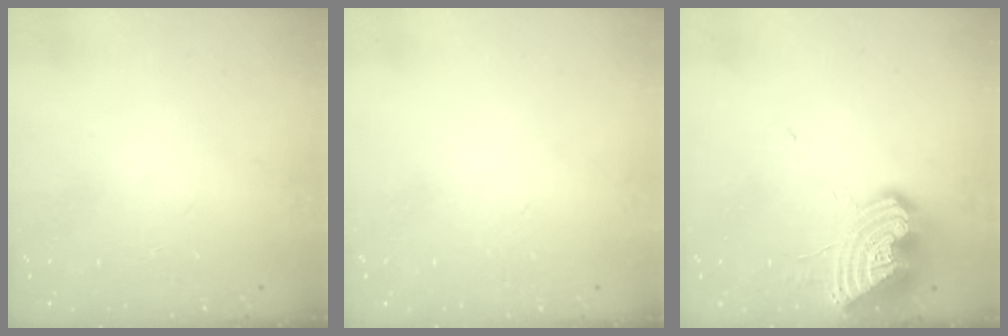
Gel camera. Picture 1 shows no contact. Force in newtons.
{"total": 0.0}
{"total": 14.8, "press": 14.7, "slide": 2.1}